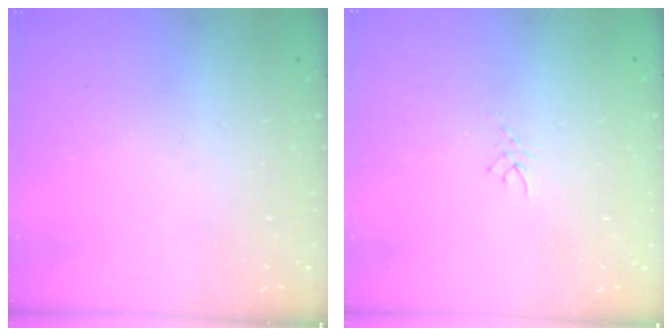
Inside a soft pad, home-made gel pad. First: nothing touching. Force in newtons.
{"total": 2.4, "press": 2.4, "slide": 0.4}